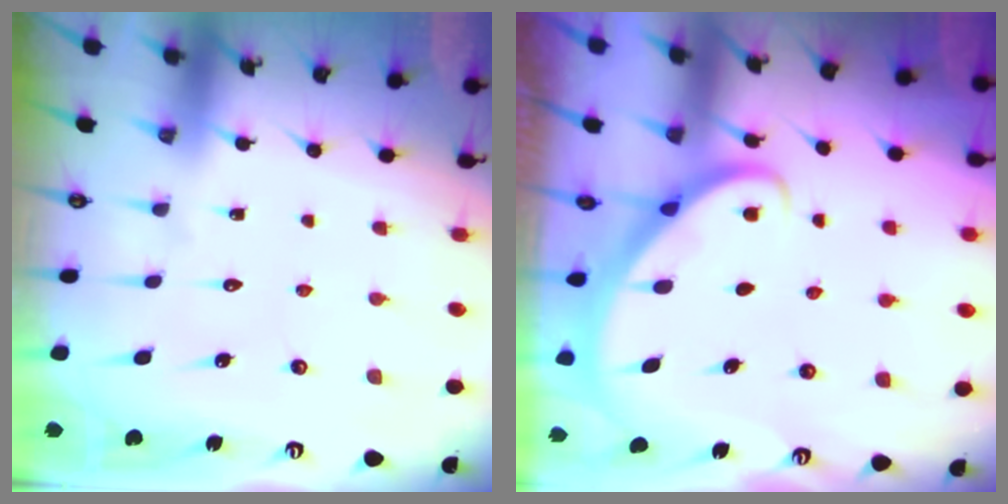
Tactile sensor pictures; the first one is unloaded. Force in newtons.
{"total": 2.8, "press": 2.8, "slide": 0.2}